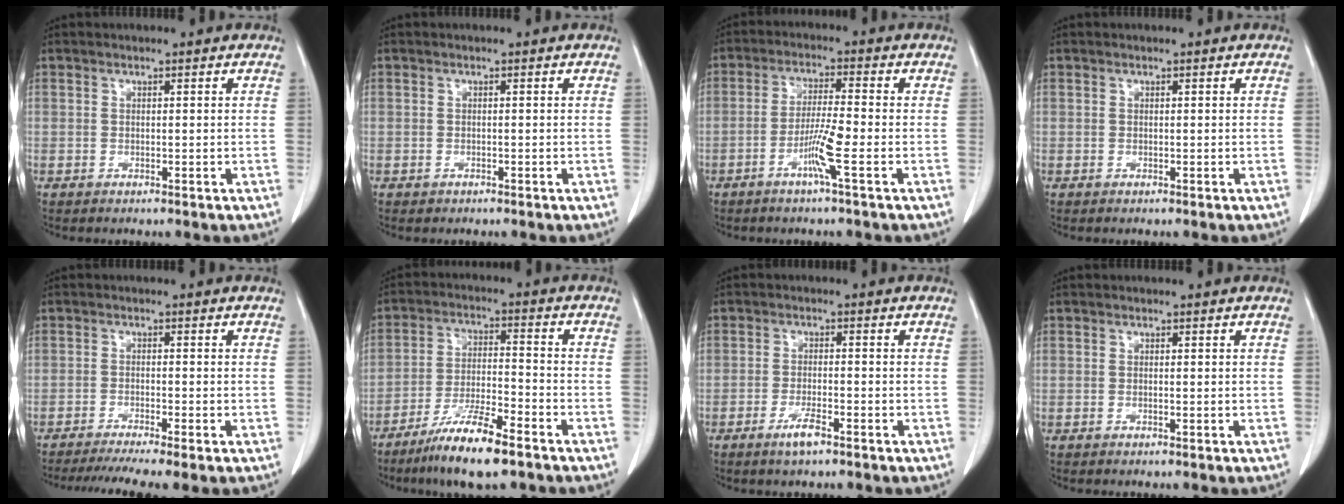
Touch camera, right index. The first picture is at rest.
{"total": 0.0}
{"total": 5.7, "force": [-2.4, -0.6, 5.2], "torque": [-0.102, -0.008, -0.050]}
{"total": 0.0}
{"total": 8.2, "force": [-6.5, 0.0, 5.0], "torque": [-0.070, -0.012, -0.102]}
{"total": 10.8, "force": [-7.5, 1.2, 7.7], "torque": [-0.145, -0.022, -0.134]}
{"total": 3.4, "force": [-2.2, 0.4, 2.6], "torque": [-0.054, -0.004, -0.040]}
{"total": 0.0}